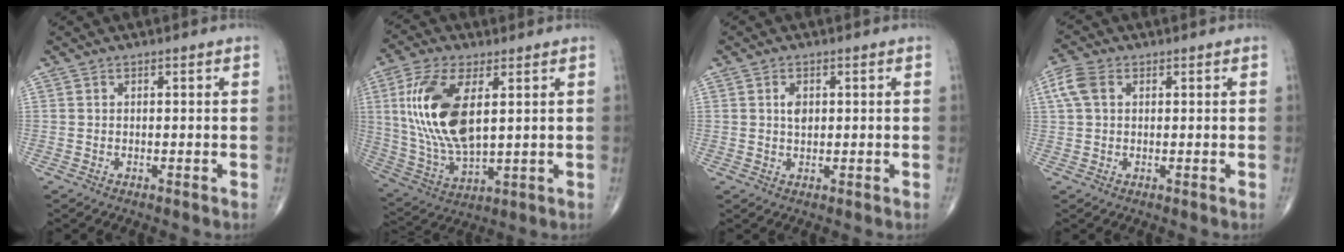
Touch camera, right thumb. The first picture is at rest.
{"total": 17.2, "force": [3.9, 7.9, 14.7], "torque": [-0.307, -0.015, 0.083]}
{"total": 2.4, "force": [0.6, 1.5, 1.8], "torque": [-0.028, -0.002, 0.010]}
{"total": 4.7, "force": [1.4, 3.1, 3.2], "torque": [-0.080, 0.017, 0.027]}